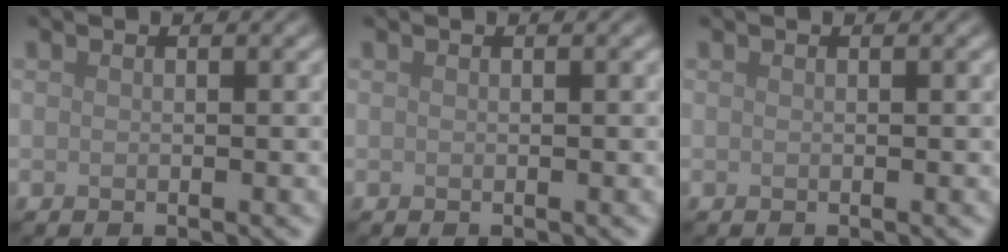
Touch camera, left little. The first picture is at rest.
{"total": 0.0}
{"total": 0.0}